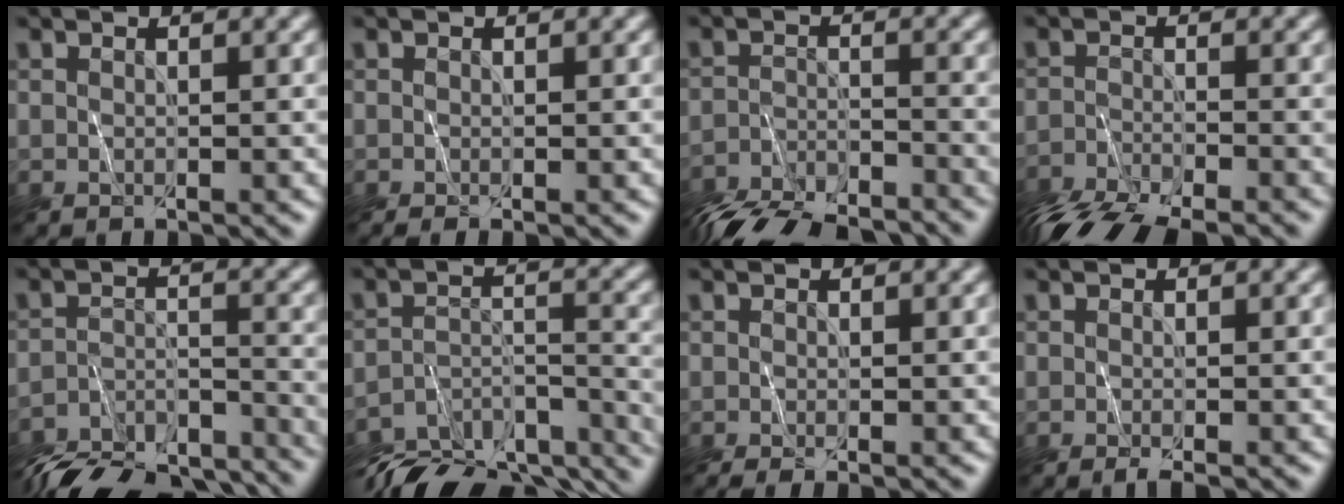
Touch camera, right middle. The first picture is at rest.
{"total": 0.7, "force": [-0.2, 0.1, 0.6], "torque": [-0.013, -0.003, -0.008]}
{"total": 8.8, "force": [-8.4, 1.5, 2.1], "torque": [-0.043, -0.025, -0.146]}
{"total": 7.2, "force": [-6.5, 1.4, 2.8], "torque": [-0.054, -0.034, -0.118]}
{"total": 10.7, "force": [-10.4, 1.7, 1.9], "torque": [-0.031, -0.012, -0.166]}
{"total": 11.9, "force": [-11.3, 2.7, 2.6], "torque": [-0.037, -0.002, -0.158]}
{"total": 1.0, "force": [-0.4, 0.3, 0.9], "torque": [-0.020, -0.003, -0.009]}
{"total": 1.4, "force": [-0.7, 0.3, 1.2], "torque": [-0.019, -0.004, -0.014]}